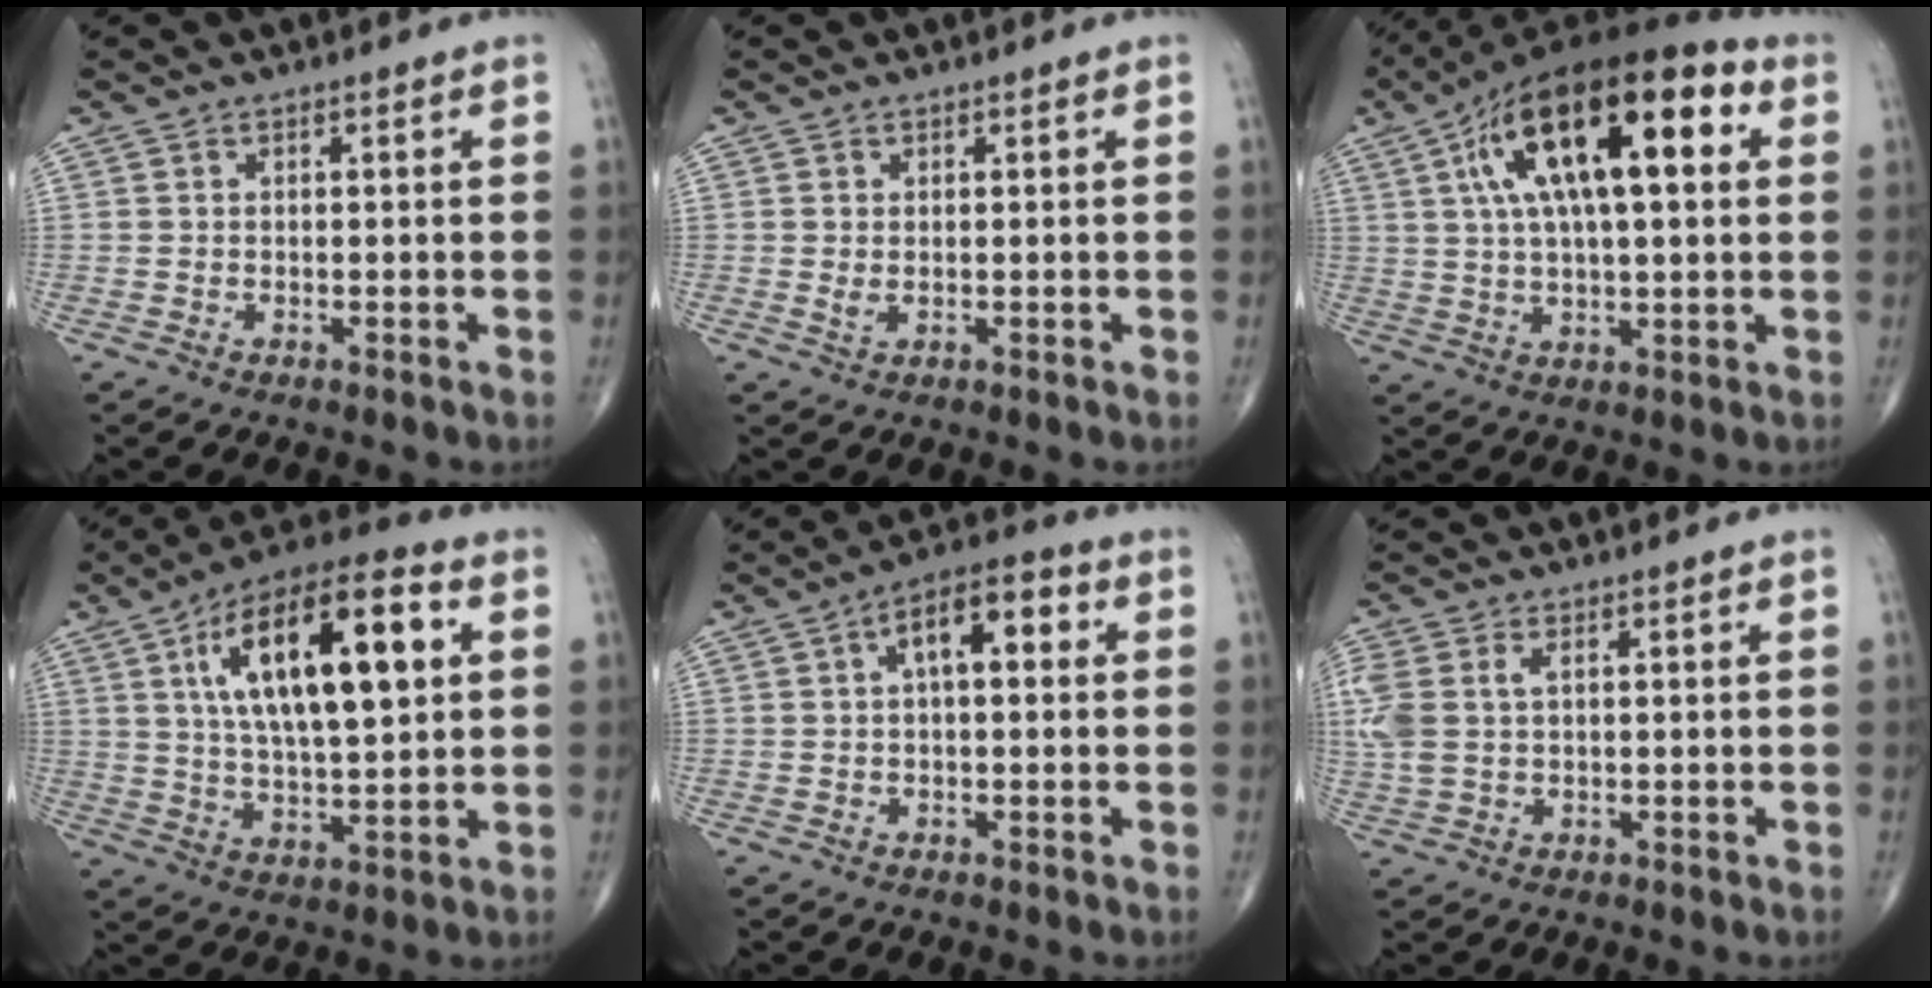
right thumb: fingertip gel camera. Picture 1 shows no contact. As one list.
[{"total": 1.1, "force": [0.2, 0.5, 0.9], "torque": [-0.017, -0.005, 0.007]}, {"total": 22.6, "force": [6.8, 8.8, 19.7], "torque": [-0.330, 0.021, 0.104]}, {"total": 20.9, "force": [5.7, 7.8, 18.5], "torque": [-0.301, 0.007, 0.089]}, {"total": 8.8, "force": [2.0, 4.0, 7.5], "torque": [-0.109, 0.028, 0.020]}, {"total": 7.5, "force": [1.6, 4.5, 5.8], "torque": [-0.167, 0.014, 0.038]}]